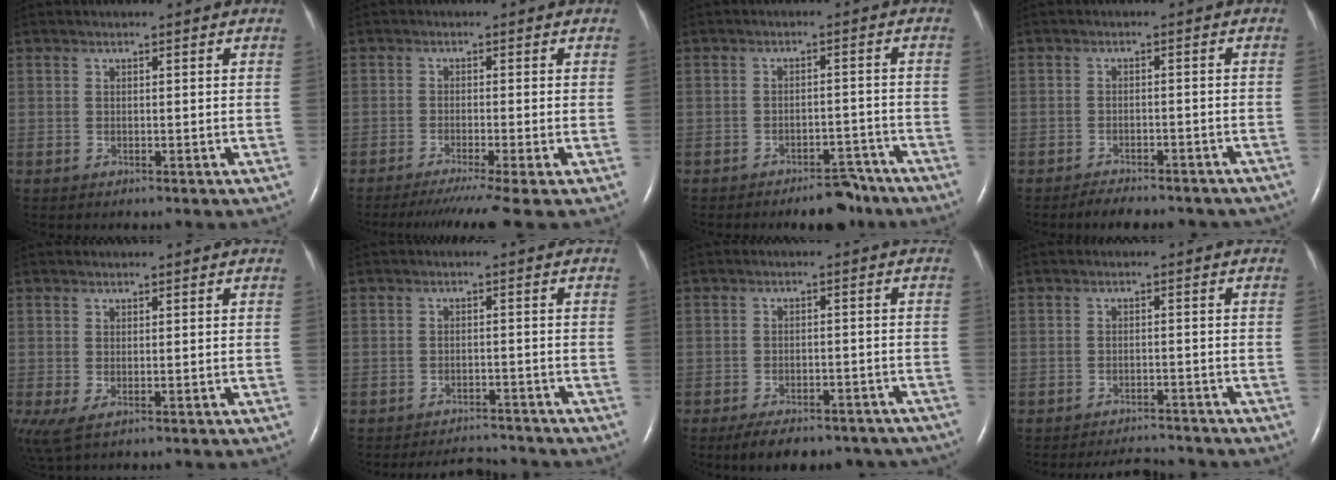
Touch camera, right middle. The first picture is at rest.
{"total": 7.6, "force": [-5.9, -1.2, 4.6], "torque": [-0.064, -0.025, -0.092]}
{"total": 5.4, "force": [-4.5, 1.9, 2.3], "torque": [-0.023, 0.007, -0.065]}
{"total": 9.8, "force": [-8.7, 2.9, 3.6], "torque": [-0.052, 0.001, -0.100]}
{"total": 2.9, "force": [-0.5, 1.0, 2.6], "torque": [-0.063, -0.010, -0.002]}
{"total": 4.3, "force": [-4.3, 0.6, -0.3], "torque": [-0.002, 0.000, -0.064]}
{"total": 14.3, "force": [-11.8, 5.5, 5.9], "torque": [-0.094, 0.007, -0.145]}
{"total": 4.1, "force": [-4.1, 0.6, 0.1], "torque": [-0.006, -0.005, -0.063]}